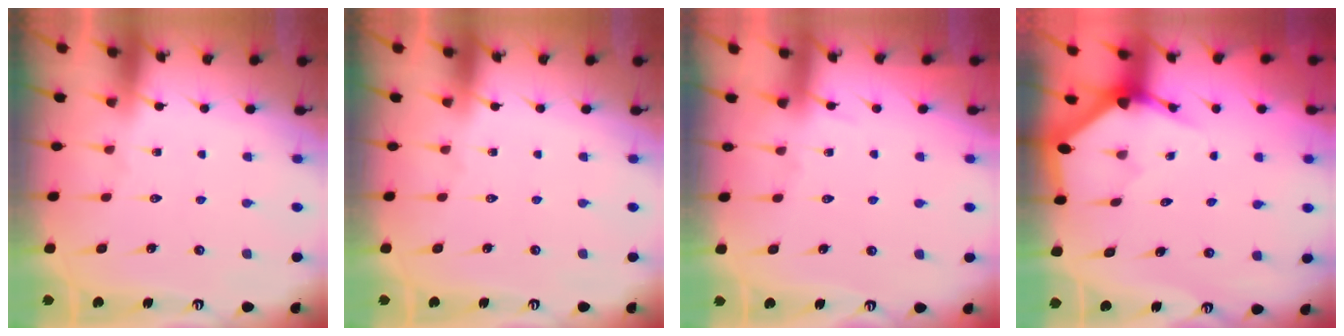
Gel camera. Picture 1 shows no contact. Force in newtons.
{"total": 0.0}
{"total": 5.0, "press": 4.9, "slide": 0.7}
{"total": 3.4, "press": 3.4, "slide": 0.1}